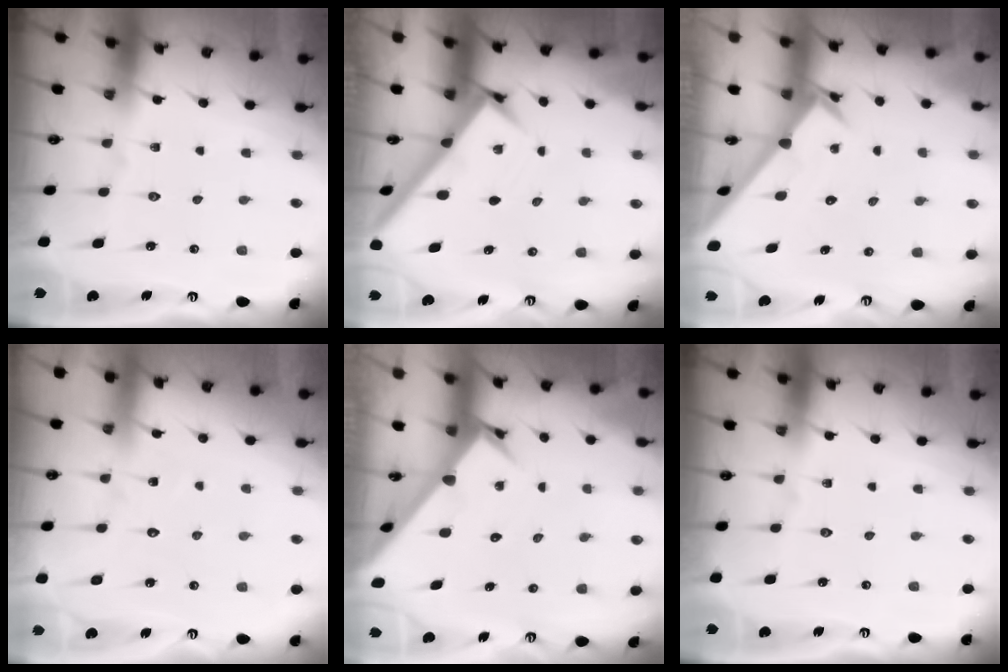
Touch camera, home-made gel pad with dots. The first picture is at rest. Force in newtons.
{"total": 3.0, "press": 2.9, "slide": 0.4}
{"total": 2.6, "press": 2.6, "slide": 0.2}
{"total": 5.8, "press": 5.8, "slide": 0.5}
{"total": 2.8, "press": 2.8, "slide": 0.3}
{"total": 0.0}